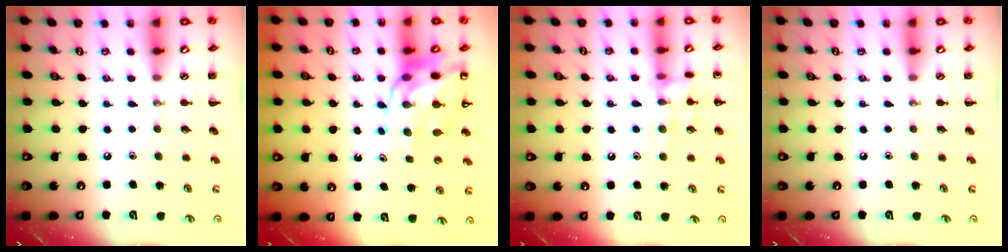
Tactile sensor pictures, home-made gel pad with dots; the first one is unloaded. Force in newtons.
{"total": 14.1, "press": 13.6, "slide": 3.7}
{"total": 11.1, "press": 11.0, "slide": 0.4}
{"total": 0.0}